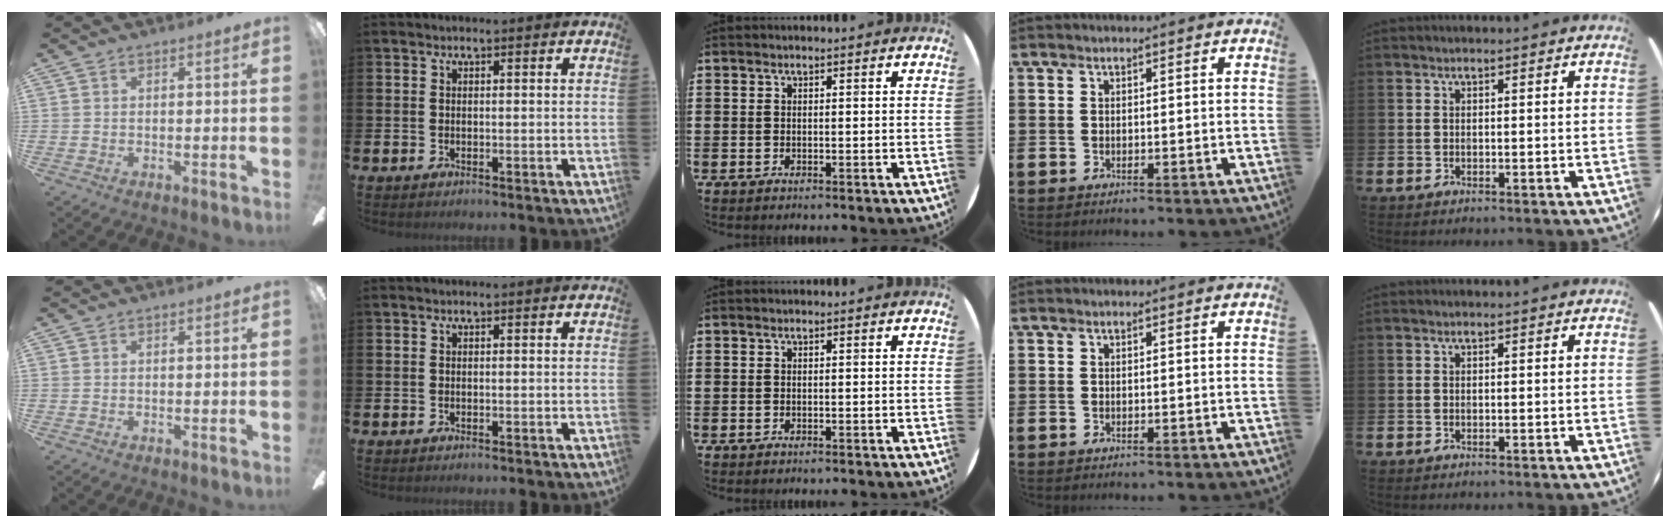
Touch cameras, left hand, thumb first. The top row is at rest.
{}